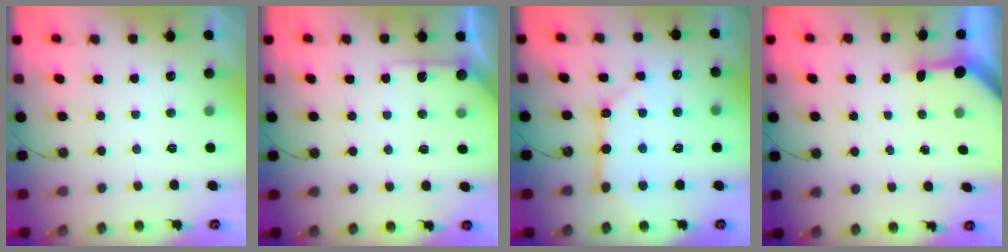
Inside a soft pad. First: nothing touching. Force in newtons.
{"total": 4.0, "press": 3.9, "slide": 0.5}
{"total": 10.8, "press": 10.8, "slide": 0.6}
{"total": 3.2, "press": 3.2, "slide": 0.2}